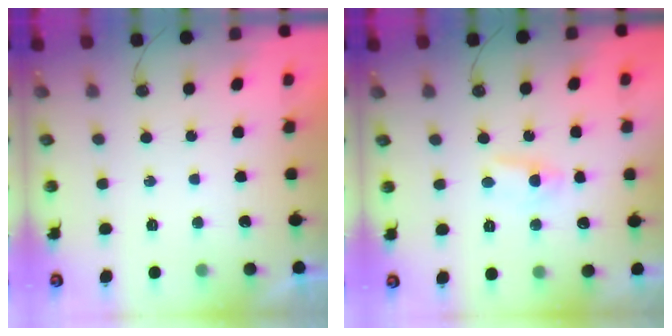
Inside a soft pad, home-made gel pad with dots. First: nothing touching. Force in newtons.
{"total": 4.0, "press": 4.0, "slide": 0.5}